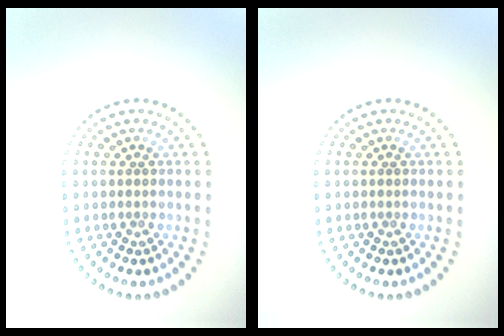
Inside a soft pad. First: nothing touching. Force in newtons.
{"total": 0.0}